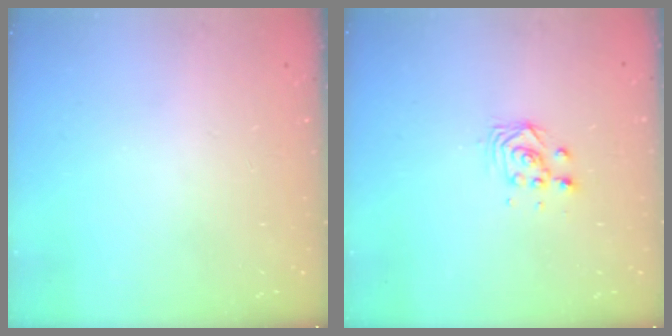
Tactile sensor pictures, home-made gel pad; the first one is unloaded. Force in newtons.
{"total": 3.0, "press": 3.0, "slide": 0.0}